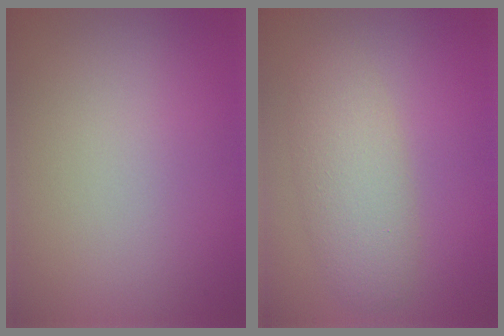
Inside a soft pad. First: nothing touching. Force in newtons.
{"total": 4.0, "press": 4.0, "slide": 0.1}